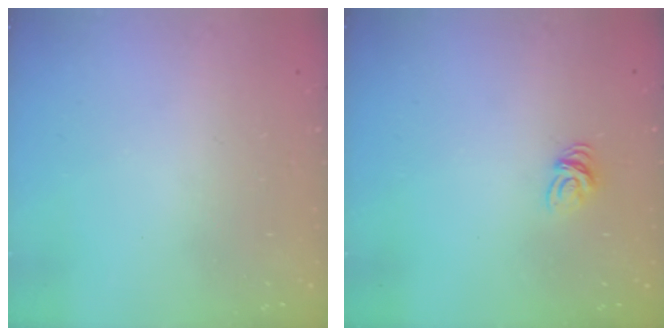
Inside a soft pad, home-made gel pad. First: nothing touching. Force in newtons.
{"total": 6.2, "press": 6.2, "slide": 0.4}